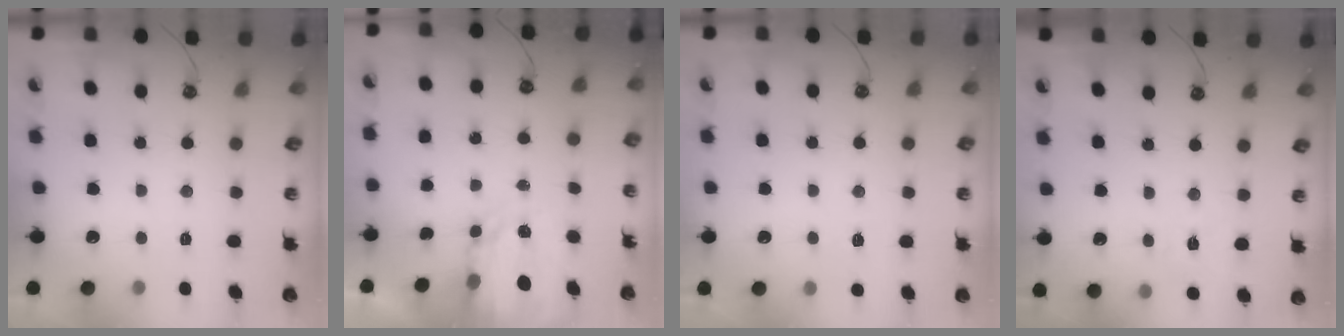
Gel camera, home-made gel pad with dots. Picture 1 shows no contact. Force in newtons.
{"total": 3.9, "press": 3.9, "slide": 0.3}
{"total": 2.3, "press": 2.3, "slide": 0.3}
{"total": 5.3, "press": 5.2, "slide": 0.7}